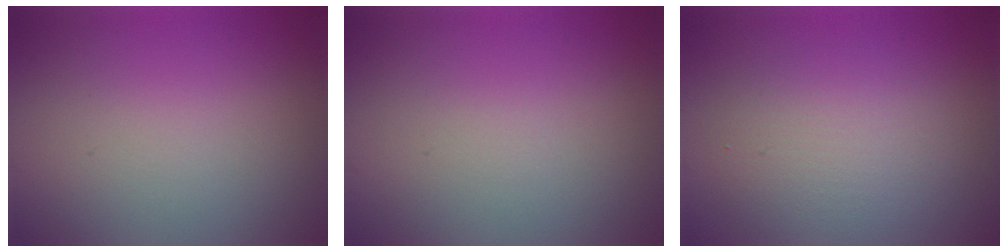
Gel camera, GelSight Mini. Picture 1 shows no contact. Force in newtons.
{"total": 0.0}
{"total": 4.3, "press": 4.3, "slide": 0.1}